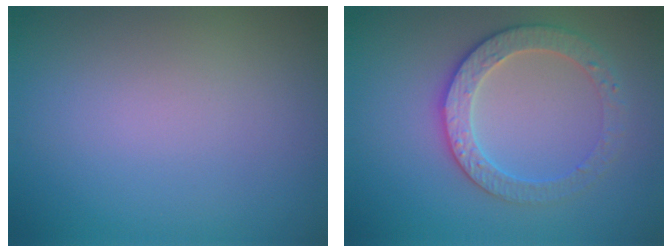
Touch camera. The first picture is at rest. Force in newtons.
{"total": 3.4, "press": 3.4, "slide": 0.5}